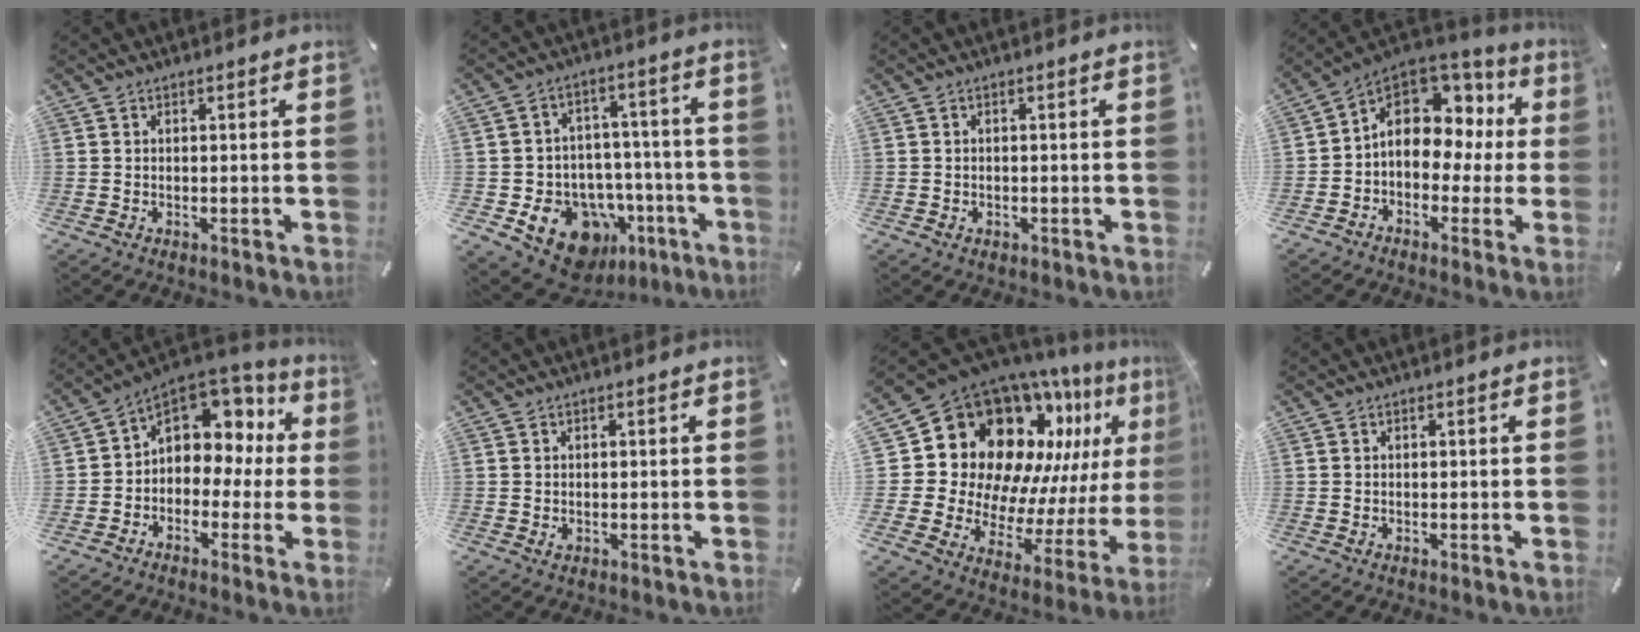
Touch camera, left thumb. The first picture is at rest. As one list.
[{"total": 15.5, "force": [-7.8, 11.0, 7.6], "torque": [-0.097, 0.048, -0.121]}, {"total": 0.9, "force": [-0.3, 0.8, 0.3], "torque": [-0.006, 0.004, -0.008]}, {"total": 12.4, "force": [3.5, 9.0, 7.7], "torque": [-0.137, -0.021, 0.062]}, {"total": 10.0, "force": [3.7, 7.7, 5.2], "torque": [-0.079, -0.029, 0.067]}, {"total": 0.7, "force": [0.0, 0.6, 0.2], "torque": [-0.004, 0.003, 0.000]}, {"total": 20.9, "force": [10.9, 14.7, 10.1], "torque": [-0.171, -0.132, 0.226]}, {"total": 0.0}]